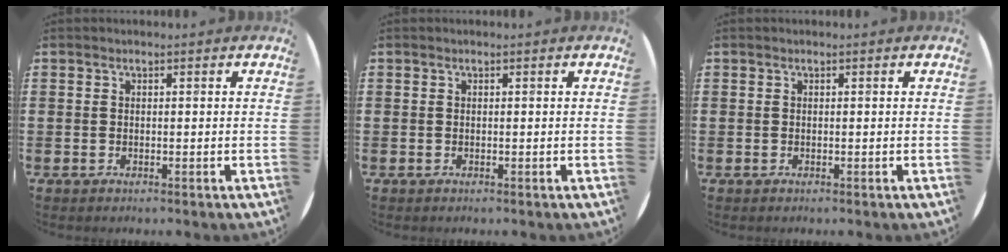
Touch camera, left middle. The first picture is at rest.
{"total": 0.0}
{"total": 0.0}